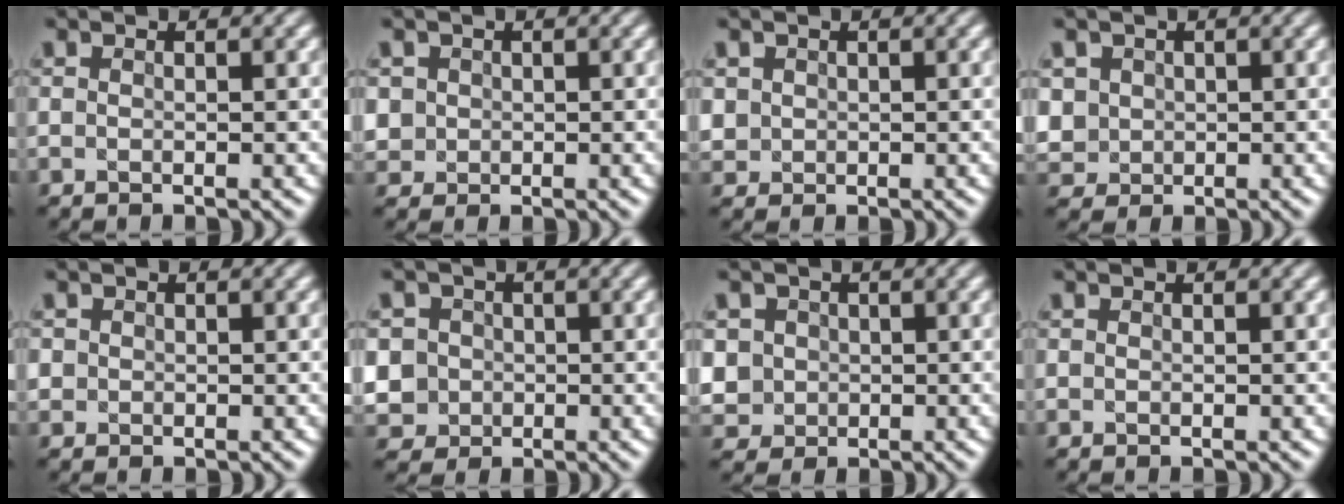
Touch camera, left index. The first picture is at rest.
{"total": 3.8, "force": [0.7, 3.7, 0.9], "torque": [-0.014, 0.029, -0.005]}
{"total": 2.3, "force": [0.7, 2.2, 0.4], "torque": [0.009, 0.019, 0.000]}
{"total": 3.5, "force": [0.9, 3.3, 0.7], "torque": [-0.009, 0.024, 0.013]}
{"total": 1.2, "force": [0.3, 1.1, 0.2], "torque": [0.013, 0.010, -0.010]}
{"total": 8.8, "force": [-1.8, 8.4, 2.0], "torque": [-0.058, 0.002, -0.054]}
{"total": 5.6, "force": [0.1, 5.4, 1.4], "torque": [-0.033, 0.023, -0.012]}
{"total": 0.0}